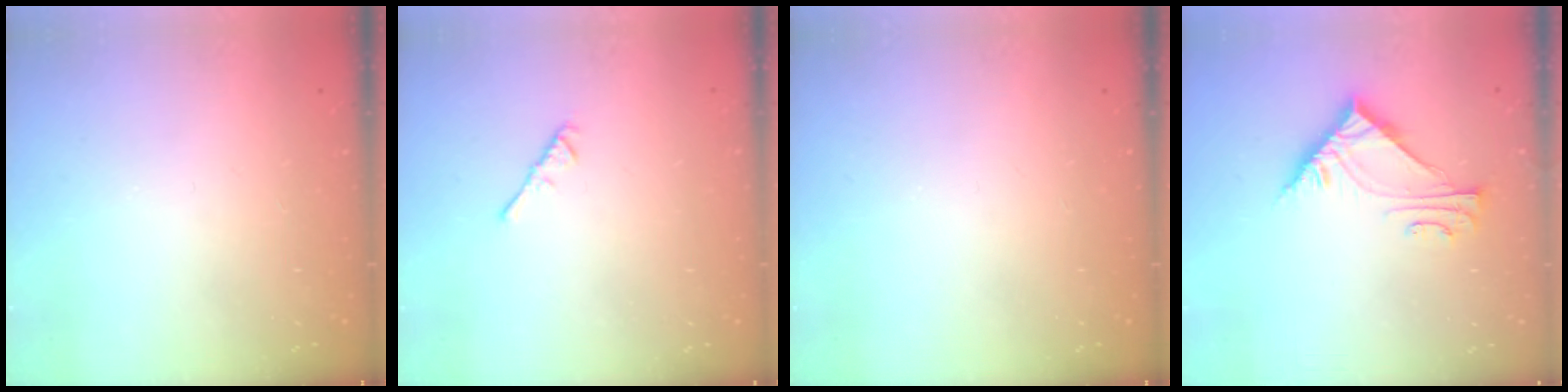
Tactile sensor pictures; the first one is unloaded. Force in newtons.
{"total": 2.4, "press": 2.3, "slide": 0.6}
{"total": 0.0}
{"total": 7.4, "press": 7.4, "slide": 0.4}